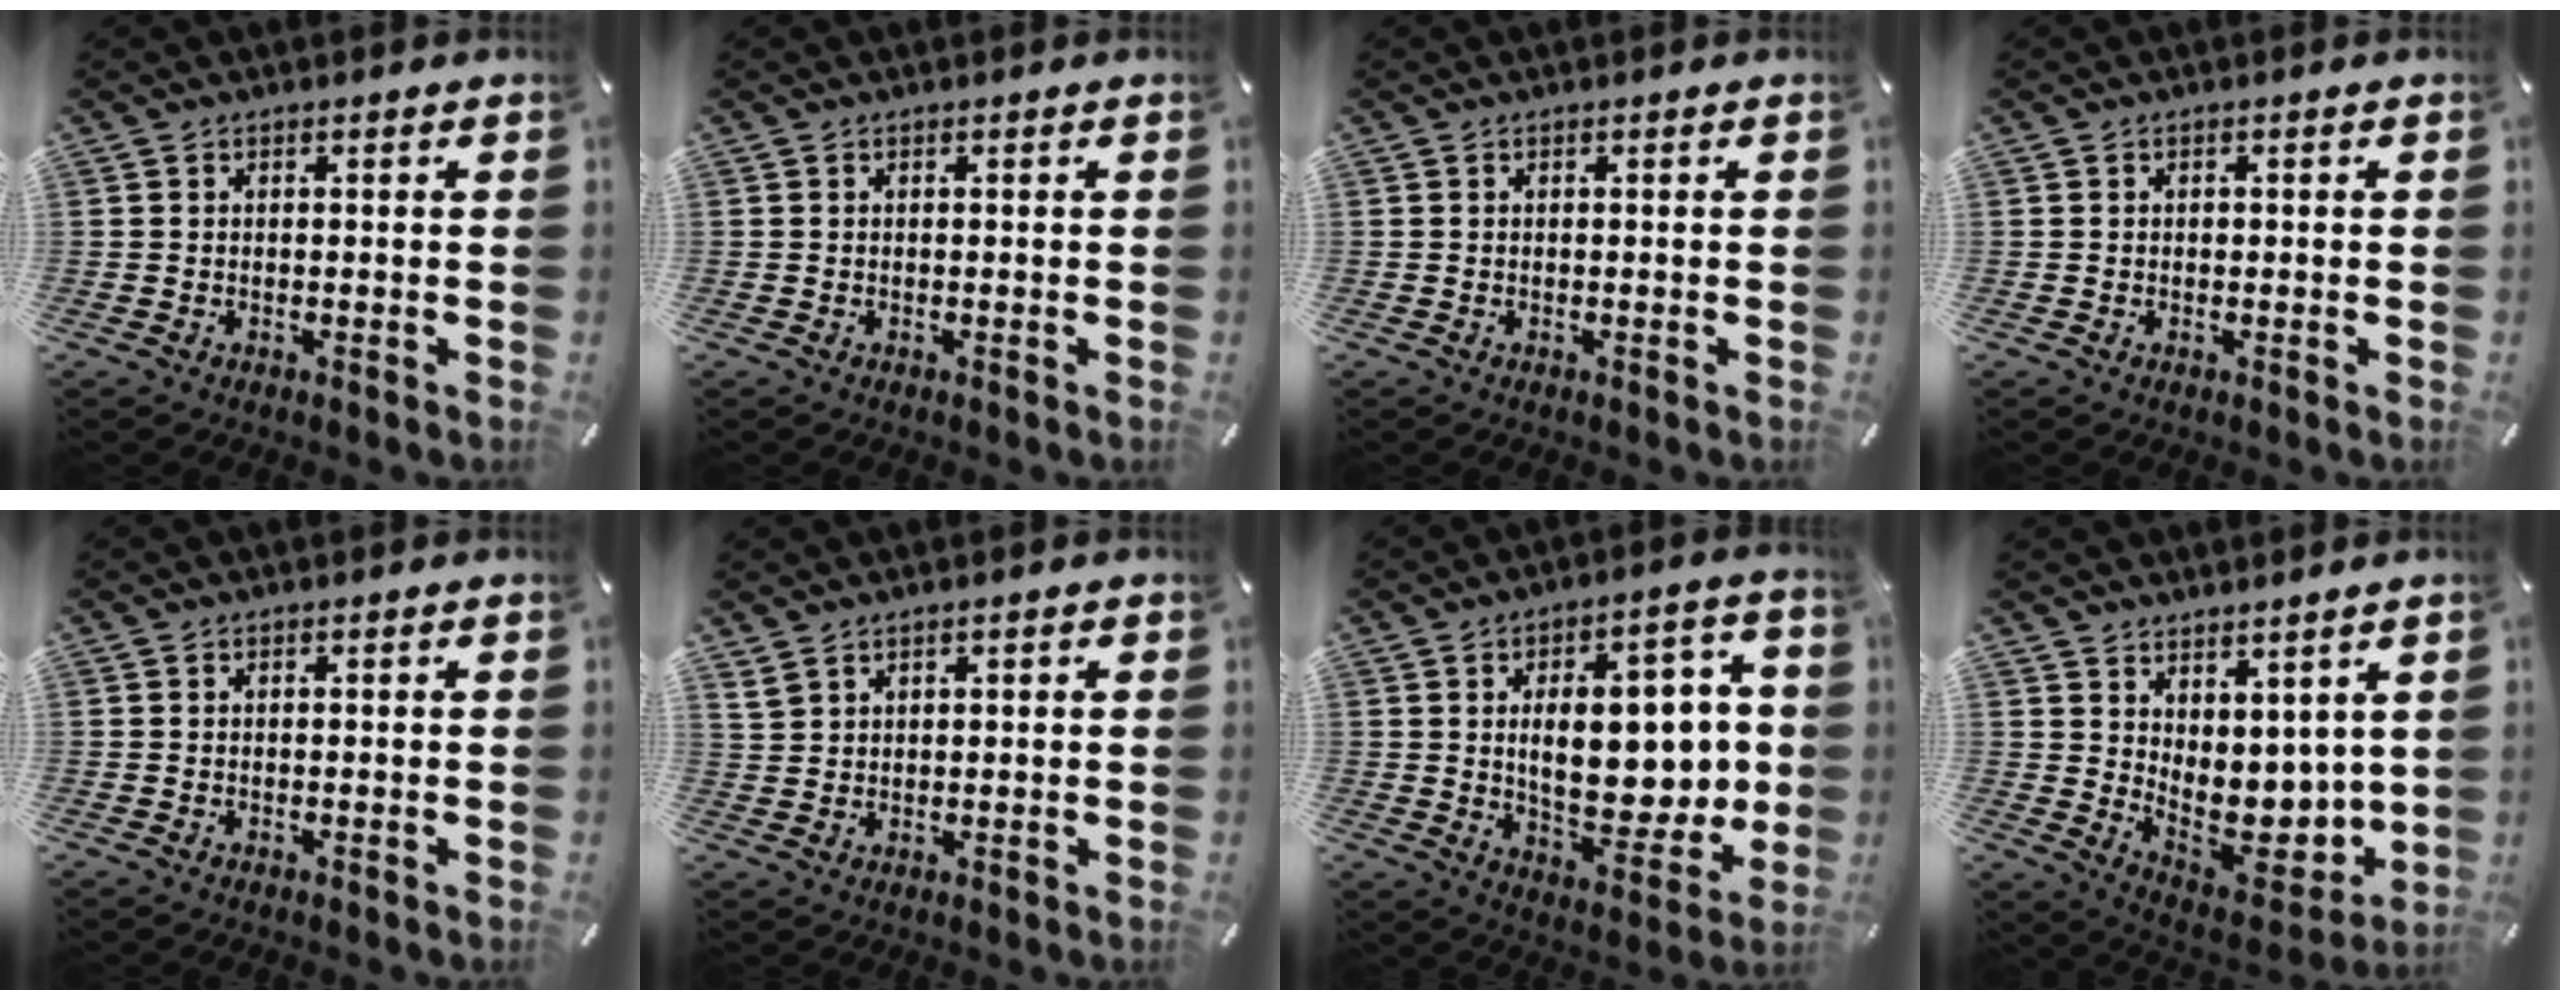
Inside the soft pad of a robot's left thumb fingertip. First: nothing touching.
{"total": 0.0}
{"total": 0.0}
{"total": 0.6, "force": [0.0, 0.6, 0.2], "torque": [0.004, 0.001, -0.004]}
{"total": 0.0}
{"total": 2.5, "force": [1.6, 1.8, 0.6], "torque": [-0.014, 0.000, 0.031]}
{"total": 18.5, "force": [1.3, 10.2, 15.4], "torque": [-0.216, -0.008, 0.025]}
{"total": 8.9, "force": [2.7, 7.2, 4.4], "torque": [-0.040, -0.051, 0.068]}